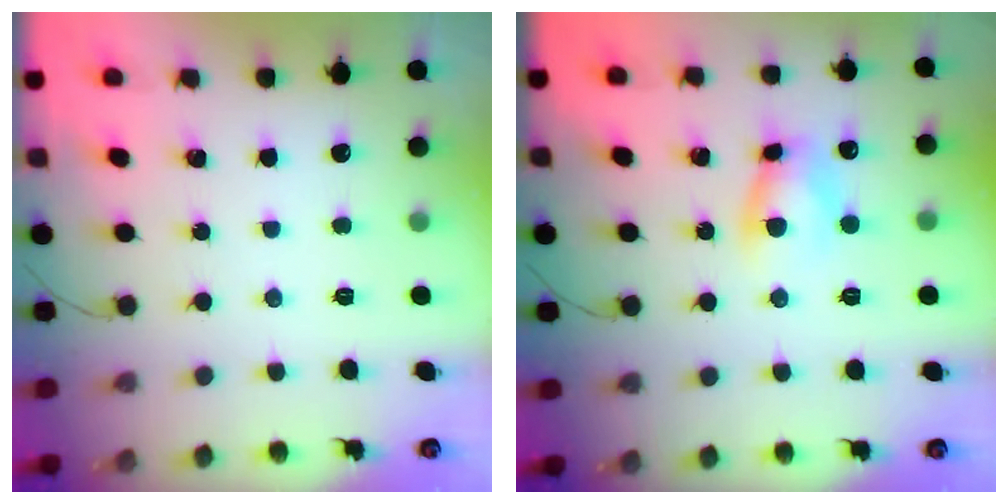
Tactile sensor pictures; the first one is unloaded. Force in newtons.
{"total": 5.8, "press": 5.8, "slide": 0.2}